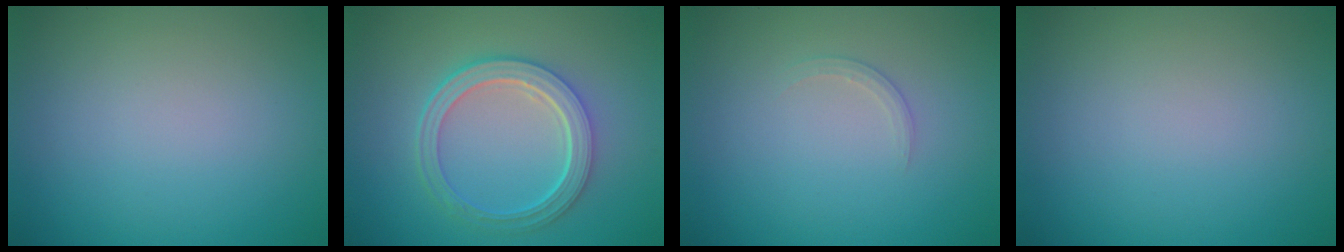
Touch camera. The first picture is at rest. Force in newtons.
{"total": 5.2, "press": 3.9, "slide": 3.5}
{"total": 1.0, "press": 1.0, "slide": 0.0}
{"total": 0.0}